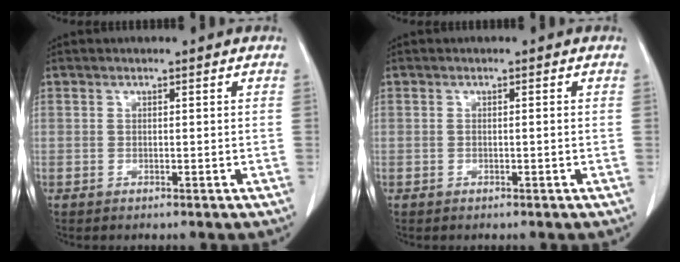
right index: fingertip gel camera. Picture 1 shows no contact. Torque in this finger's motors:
{"motor_torque": [-0.10, 0.10, -0.02, -0.01]}